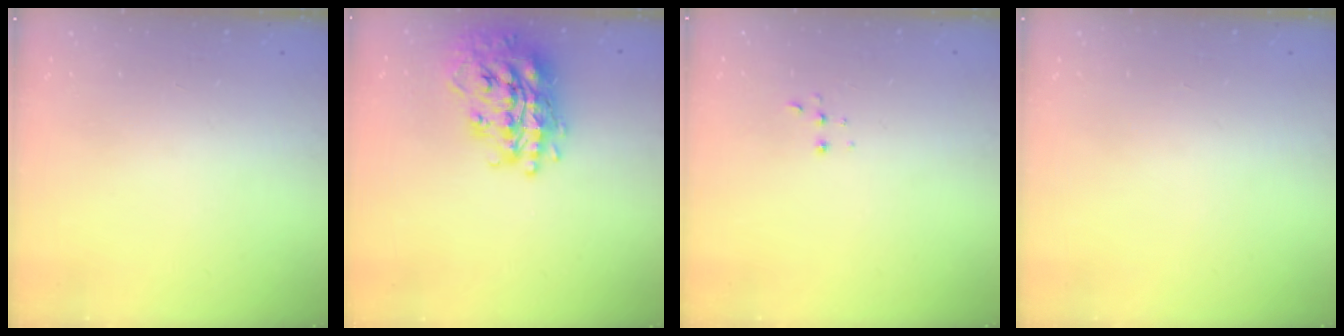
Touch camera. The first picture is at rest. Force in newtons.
{"total": 21.6, "press": 21.5, "slide": 1.8}
{"total": 2.2, "press": 2.2, "slide": 0.5}
{"total": 0.0}